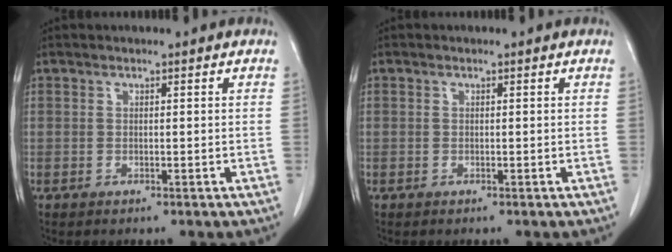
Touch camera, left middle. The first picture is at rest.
{"total": 0.0}